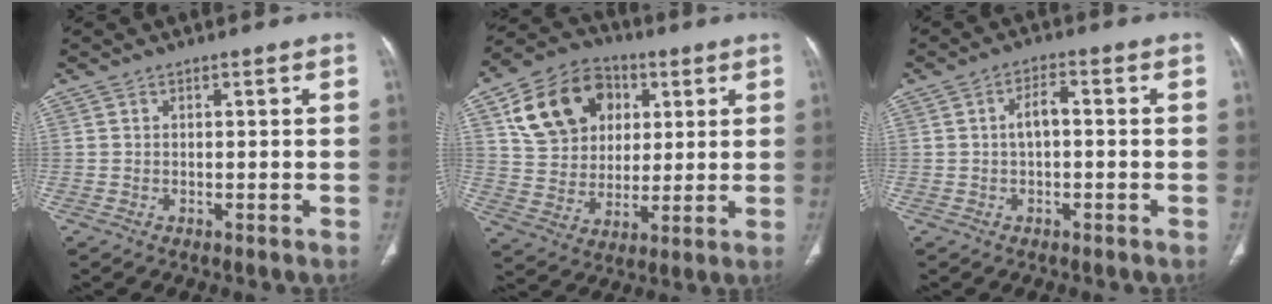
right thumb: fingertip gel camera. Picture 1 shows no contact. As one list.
[{"total": 17.4, "force": [6.1, 13.5, 9.1], "torque": [-0.135, 0.004, 0.108]}, {"total": 3.4, "force": [0.0, 1.6, 3.0], "torque": [-0.054, 0.012, -0.005]}]